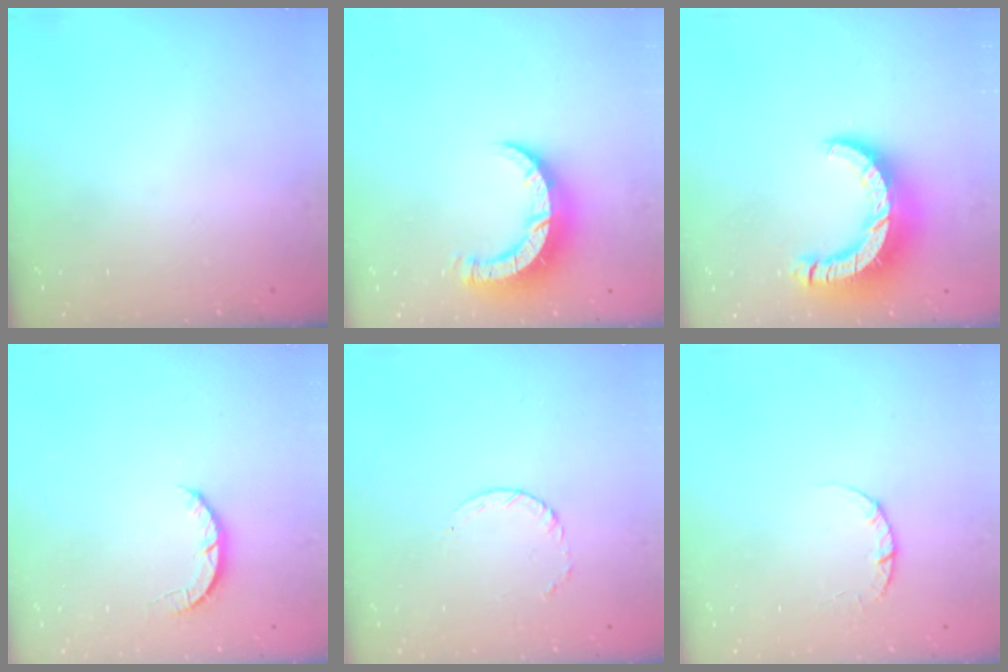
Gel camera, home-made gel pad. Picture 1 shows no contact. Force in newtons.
{"total": 9.6, "press": 9.5, "slide": 1.2}
{"total": 13.5, "press": 13.4, "slide": 1.5}
{"total": 2.7, "press": 2.7, "slide": 0.4}
{"total": 3.2, "press": 3.2, "slide": 0.4}
{"total": 2.4, "press": 2.4, "slide": 0.3}